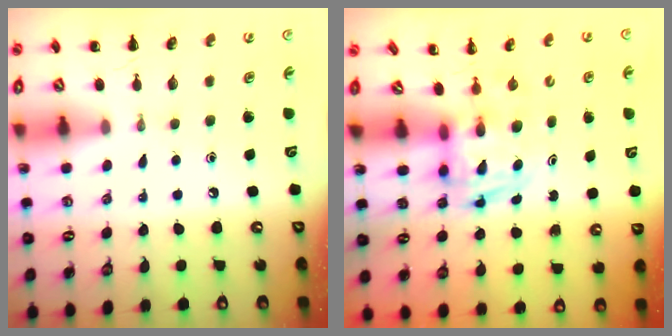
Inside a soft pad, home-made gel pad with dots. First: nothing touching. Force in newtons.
{"total": 2.7, "press": 2.7, "slide": 0.5}